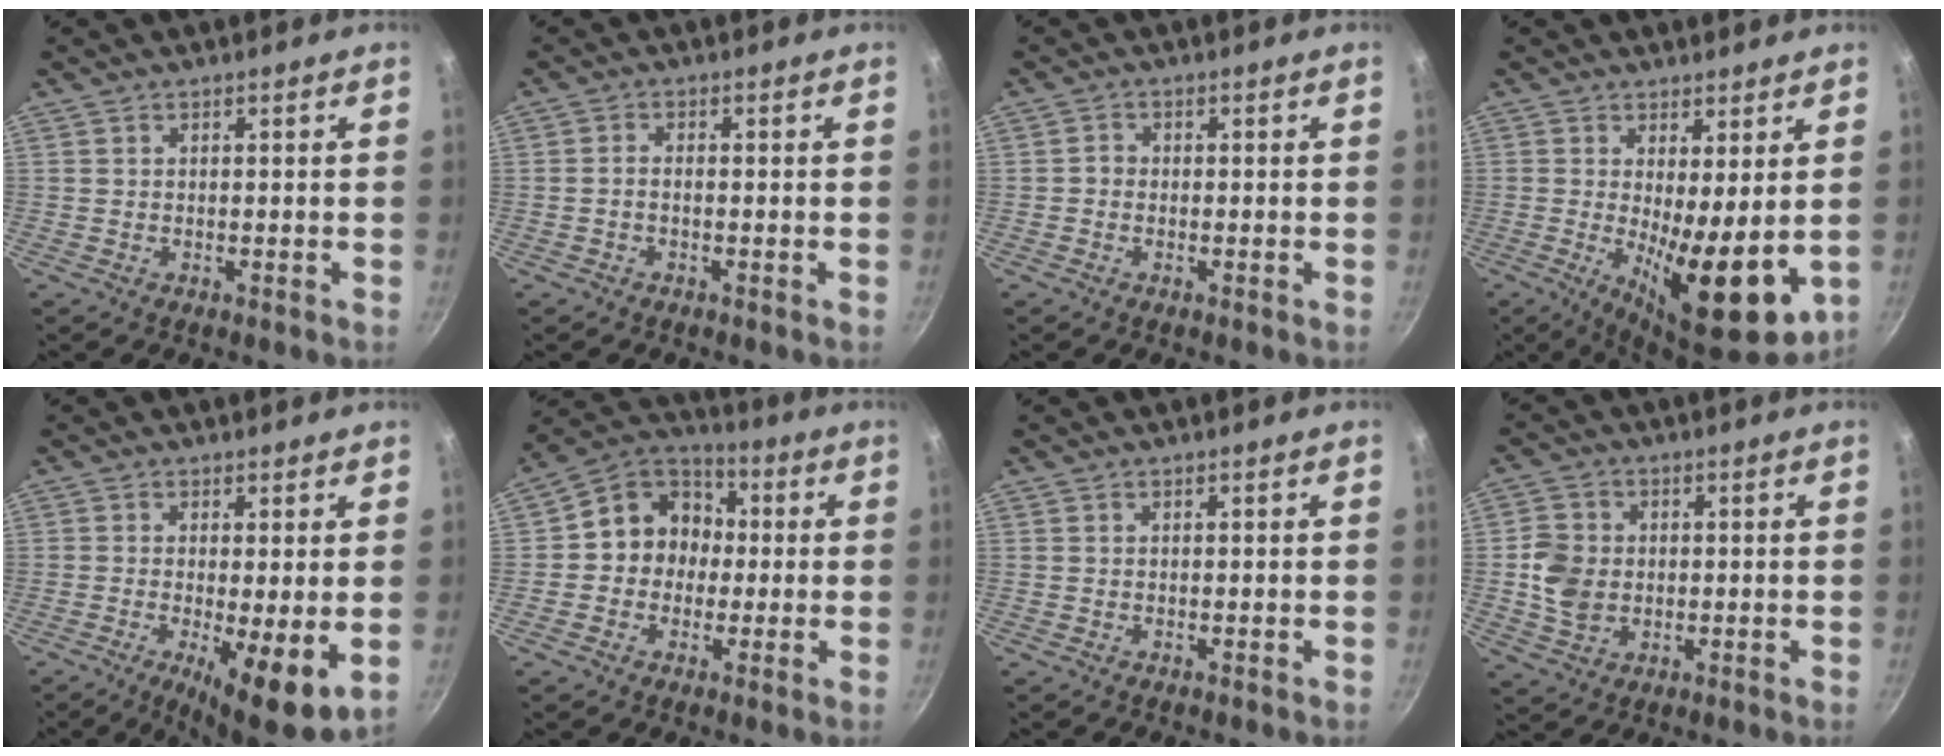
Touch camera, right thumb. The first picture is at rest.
{"total": 1.5, "force": [-0.6, 0.8, 1.1], "torque": [-0.024, 0.011, -0.014]}
{"total": 1.3, "force": [-0.5, 1.2, 0.4], "torque": [-0.002, 0.006, -0.012]}
{"total": 13.0, "force": [-0.4, 4.1, 12.3], "torque": [-0.165, -0.021, 0.007]}
{"total": 9.4, "force": [-1.4, 2.0, 9.1], "torque": [-0.136, -0.016, -0.014]}
{"total": 11.4, "force": [-0.1, 10.1, 5.2], "torque": [-0.036, 0.033, -0.023]}
{"total": 0.0}
{"total": 7.6, "force": [-0.2, 6.3, 4.3], "torque": [-0.068, 0.002, -0.006]}